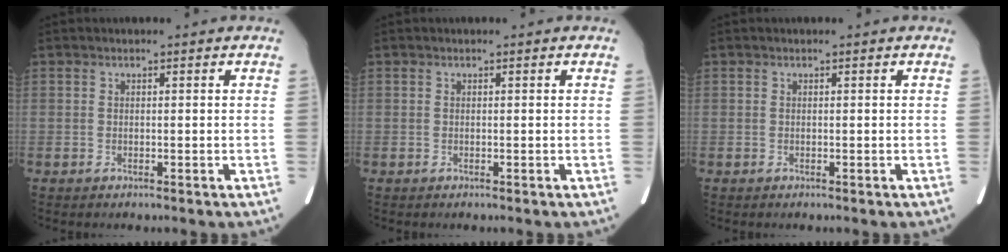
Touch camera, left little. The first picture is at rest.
{"total": 0.0}
{"total": 0.0}